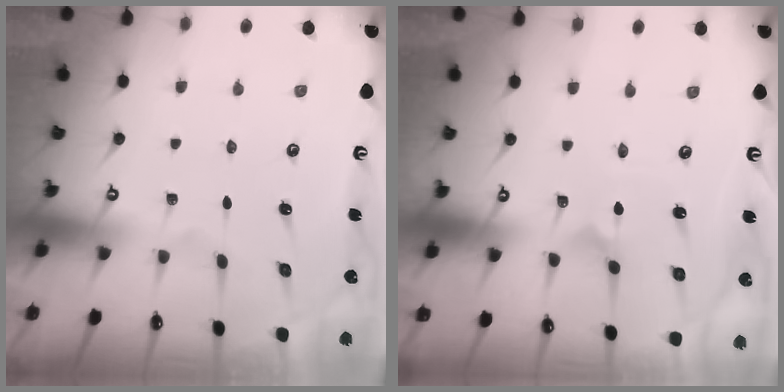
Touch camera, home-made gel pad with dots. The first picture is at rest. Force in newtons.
{"total": 2.3, "press": 2.3, "slide": 0.1}